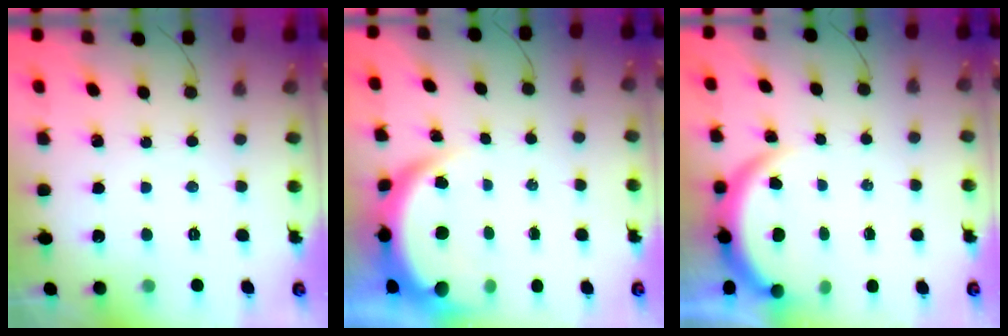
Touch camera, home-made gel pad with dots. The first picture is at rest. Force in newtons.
{"total": 5.8, "press": 5.7, "slide": 0.9}
{"total": 4.0, "press": 4.0, "slide": 0.2}